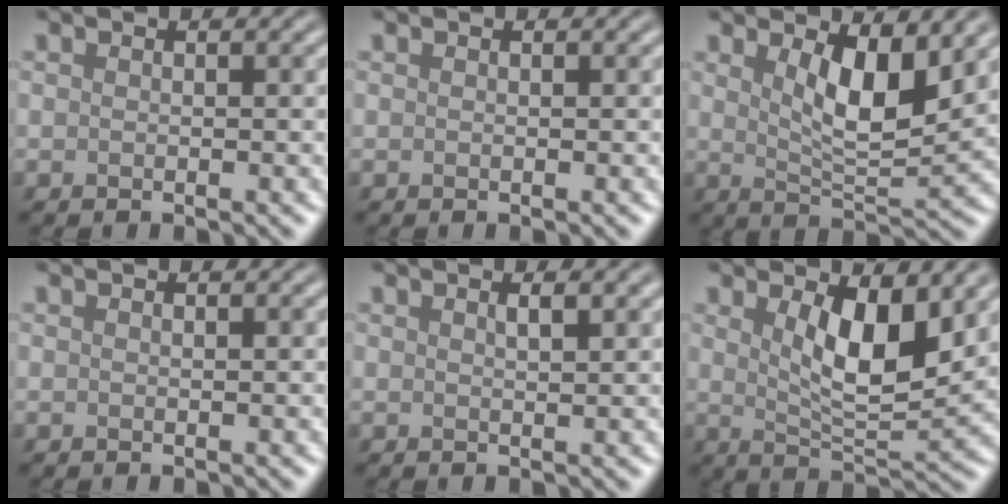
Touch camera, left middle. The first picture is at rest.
{"total": 0.0}
{"total": 5.4, "force": [1.8, 1.6, 4.8], "torque": [-0.085, -0.011, 0.041]}
{"total": 0.0}
{"total": 1.8, "force": [0.9, 0.7, 1.5], "torque": [-0.003, 0.006, 0.001]}
{"total": 6.2, "force": [1.6, 2.0, 5.7], "torque": [-0.099, -0.011, 0.039]}